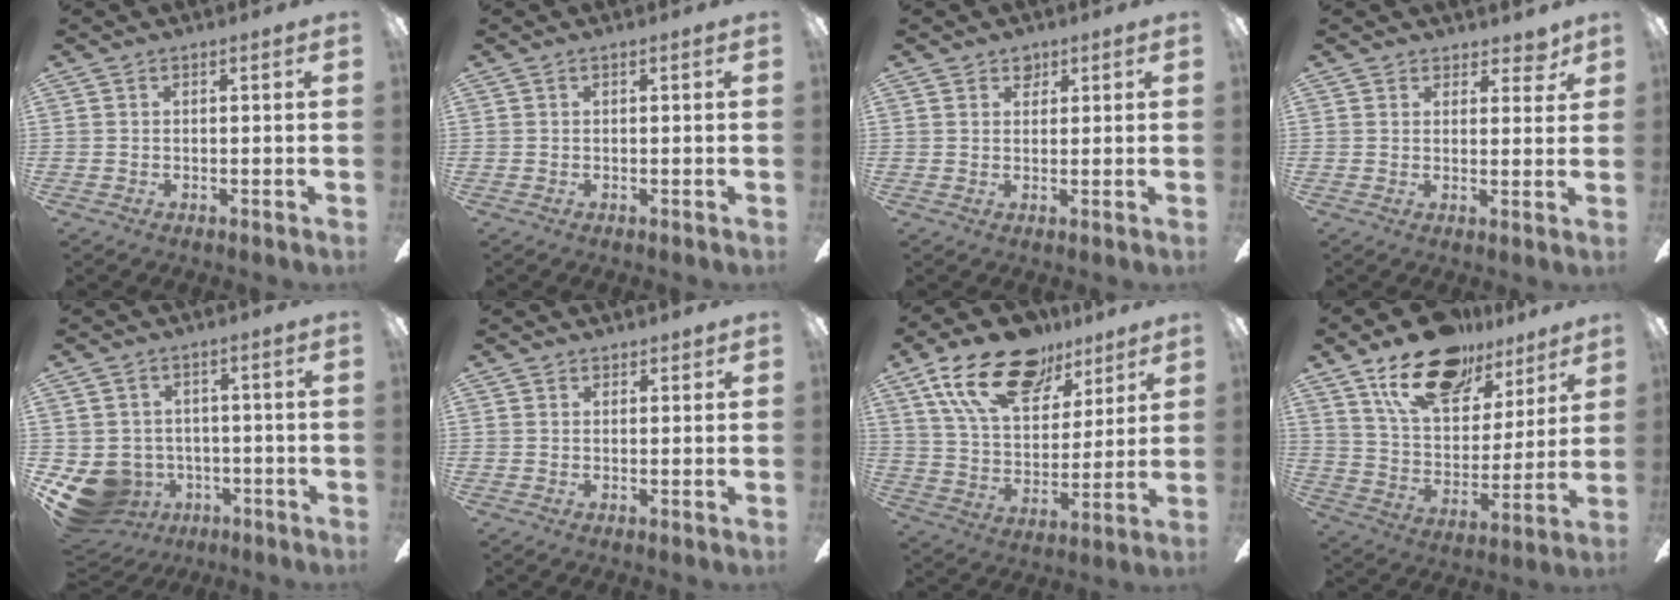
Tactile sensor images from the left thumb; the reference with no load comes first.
{"total": 0.0}
{"total": 2.7, "force": [1.9, 1.8, 0.5], "torque": [0.002, -0.003, 0.033]}
{"total": 4.4, "force": [3.3, 2.6, 1.3], "torque": [-0.010, -0.013, 0.058]}
{"total": 9.0, "force": [-3.6, 7.7, 2.8], "torque": [-0.096, 0.019, -0.059]}
{"total": 1.7, "force": [1.4, 0.9, 0.0], "torque": [0.008, -0.001, 0.025]}
{"total": 20.7, "force": [12.8, 11.2, 11.9], "torque": [-0.205, -0.050, 0.227]}
{"total": 20.4, "force": [14.0, 10.4, 10.5], "torque": [-0.175, -0.076, 0.248]}